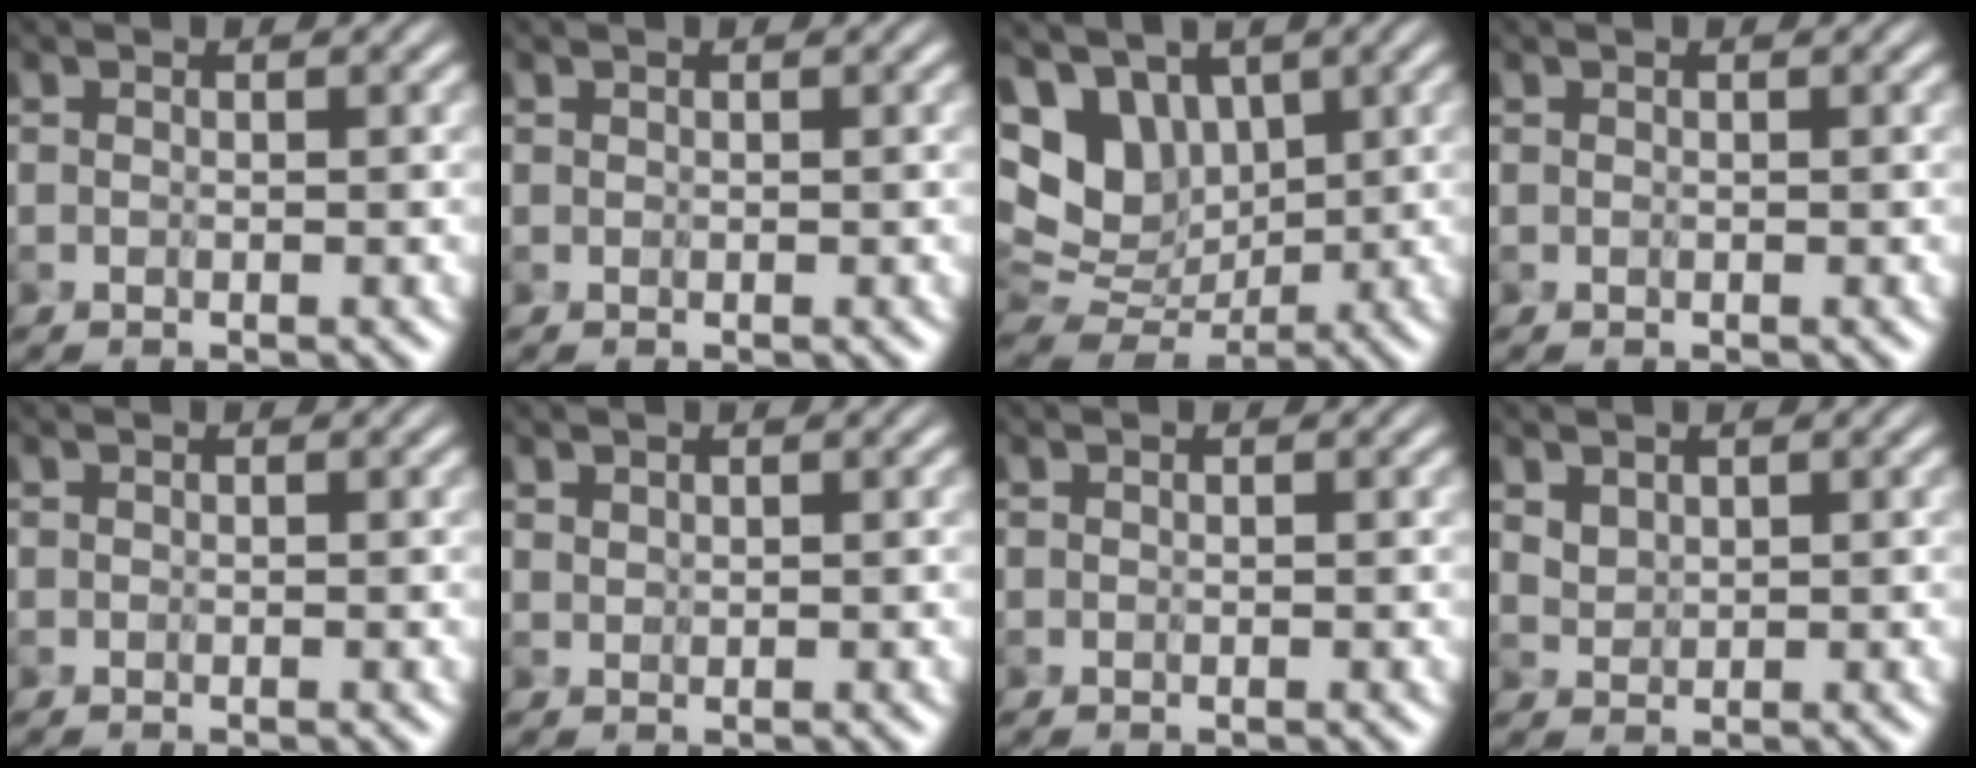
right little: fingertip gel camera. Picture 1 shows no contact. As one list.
[{"total": 0.0}, {"total": 7.0, "force": [2.3, 5.0, 4.3], "torque": [-0.079, -0.005, 0.039]}, {"total": 0.0}, {"total": 0.0}, {"total": 0.7, "force": [0.6, 0.3, 0.1], "torque": [-0.007, -0.001, 0.016]}, {"total": 0.0}, {"total": 1.3, "force": [0.8, 0.8, 0.6], "torque": [-0.015, -0.001, 0.021]}]